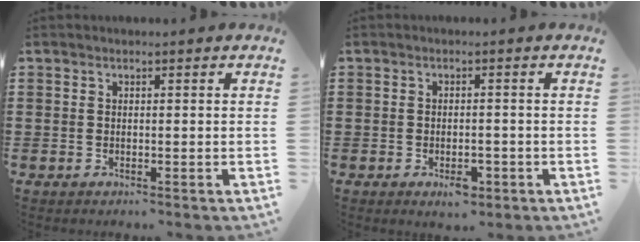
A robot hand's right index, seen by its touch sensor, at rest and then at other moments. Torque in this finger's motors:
{"motor_torque": [-0.12, 0.15, 0.03, 0.02]}